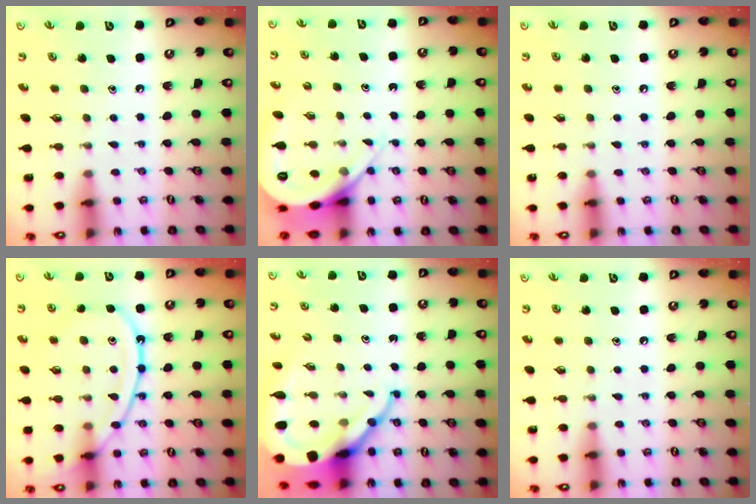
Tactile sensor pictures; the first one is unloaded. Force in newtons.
{"total": 8.1, "press": 8.1, "slide": 0.8}
{"total": 5.2, "press": 5.2, "slide": 0.5}
{"total": 11.9, "press": 11.9, "slide": 1.4}
{"total": 12.0, "press": 11.9, "slide": 1.2}
{"total": 0.0}